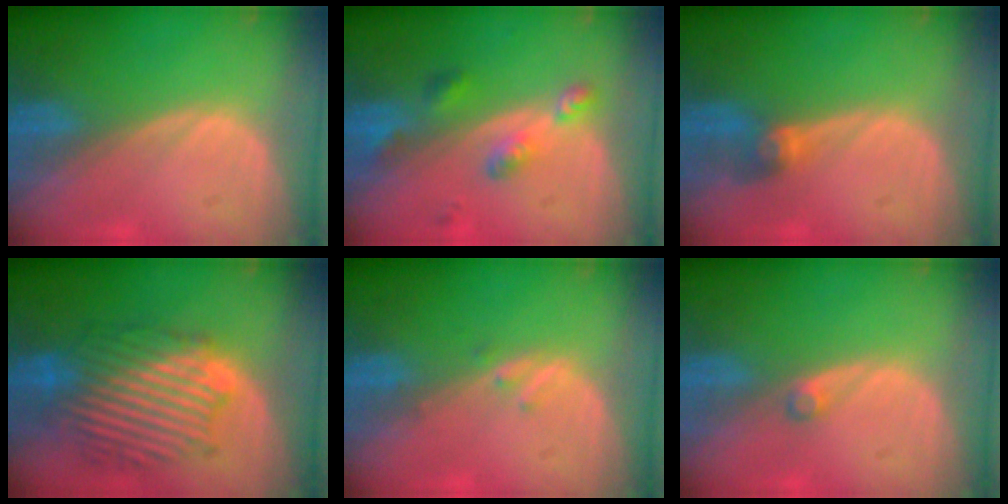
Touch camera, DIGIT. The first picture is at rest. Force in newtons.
{"total": 5.3, "press": 4.7, "slide": 2.5}
{"total": 2.7, "press": 2.7, "slide": 0.1}
{"total": 10.7, "press": 10.7, "slide": 0.5}
{"total": 1.1, "press": 1.1, "slide": 0.1}
{"total": 1.0, "press": 1.0, "slide": 0.2}